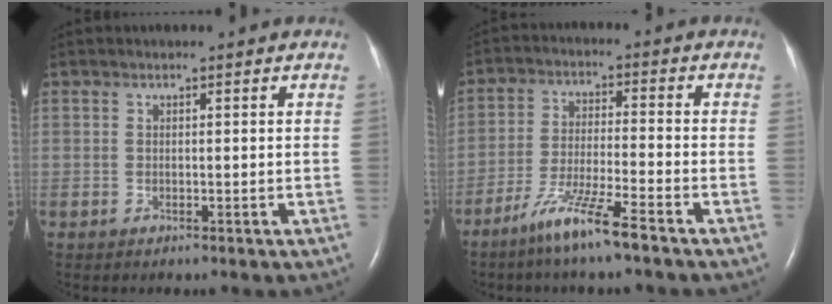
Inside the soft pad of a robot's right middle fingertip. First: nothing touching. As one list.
[{"total": 8.2, "force": [-5.8, -0.5, 5.8], "torque": [-0.114, -0.024, -0.116]}]